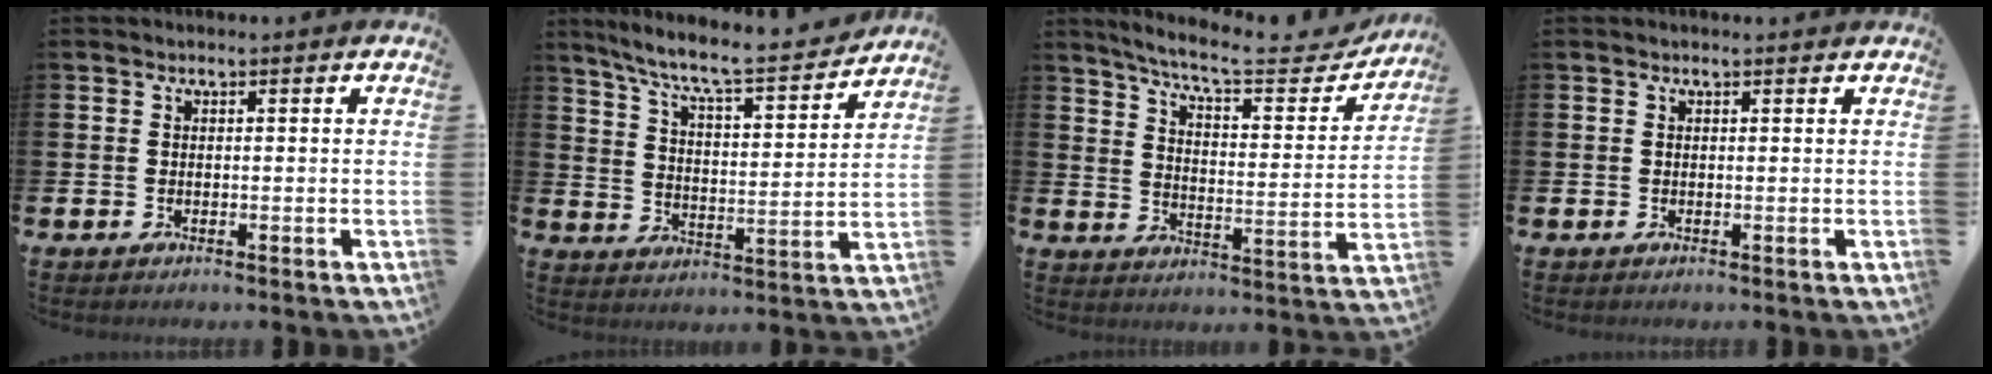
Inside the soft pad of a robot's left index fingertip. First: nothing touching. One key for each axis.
{"total": 8.5, "fx": 7.7, "fy": 0.6, "fz": 3.4, "tx": -0.091, "ty": -0.059, "tz": 0.128}
{"total": 8.5, "fx": 7.7, "fy": 1.3, "fz": 3.4, "tx": -0.084, "ty": -0.055, "tz": 0.127}
{"total": 0.0}